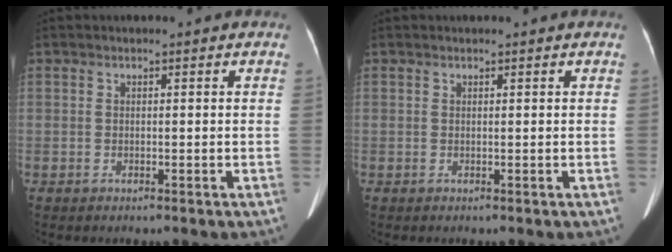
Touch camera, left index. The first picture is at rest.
{"total": 0.8, "force": [0.7, 0.0, 0.4], "torque": [-0.008, 0.003, 0.011]}